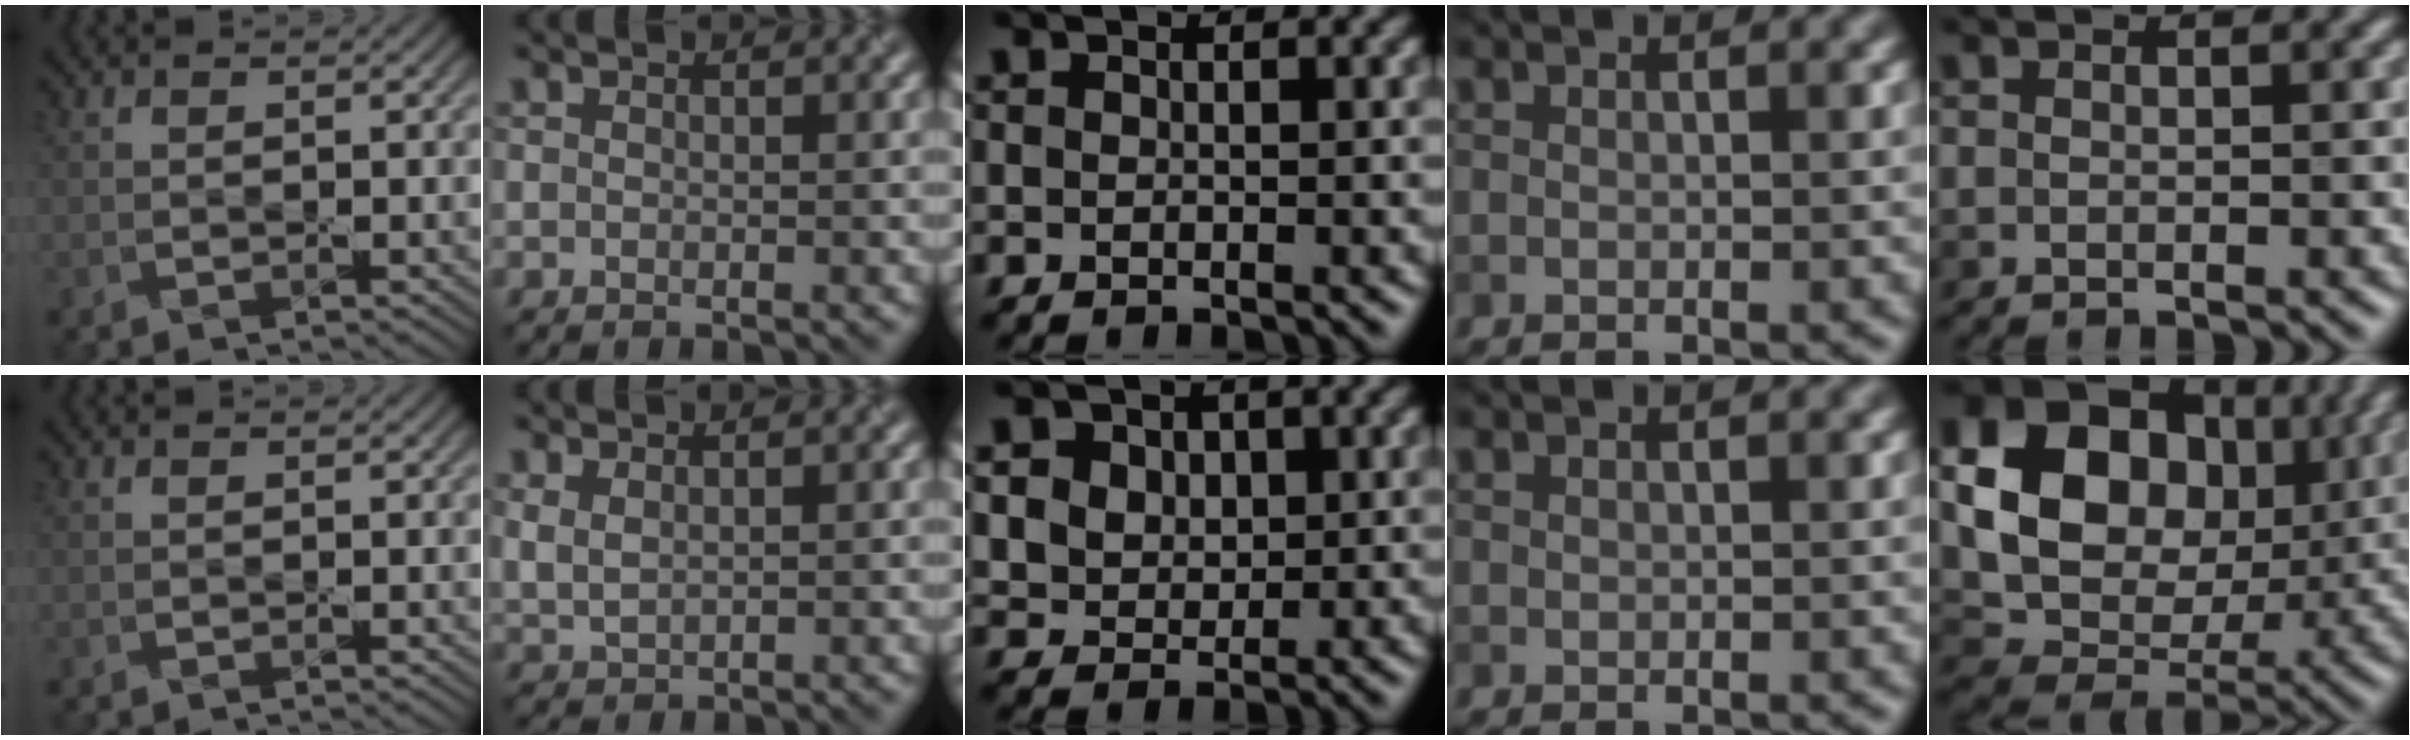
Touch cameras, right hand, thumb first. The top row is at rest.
{"index": {"total": 1.7, "force": [0.9, 1.0, 1.1], "torque": [-0.034, 0.001, 0.023]}, "middle": {"total": 5.9, "force": [2.5, 4.7, 2.5], "torque": [-0.056, 0.018, 0.035]}, "little": {"total": 16.0, "force": [3.4, 12.7, 9.1], "torque": [-0.183, 0.020, 0.076]}}